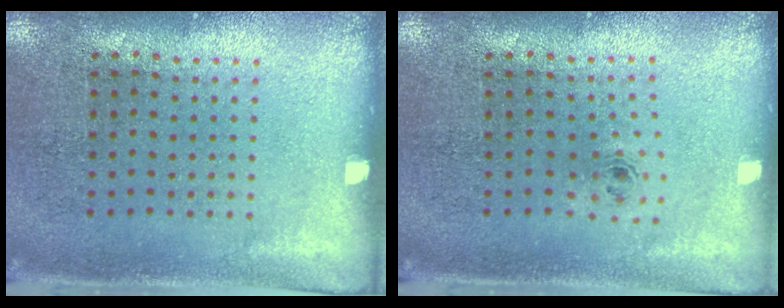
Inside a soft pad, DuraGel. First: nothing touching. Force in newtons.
{"total": 0.6, "press": 0.2, "slide": 0.6}